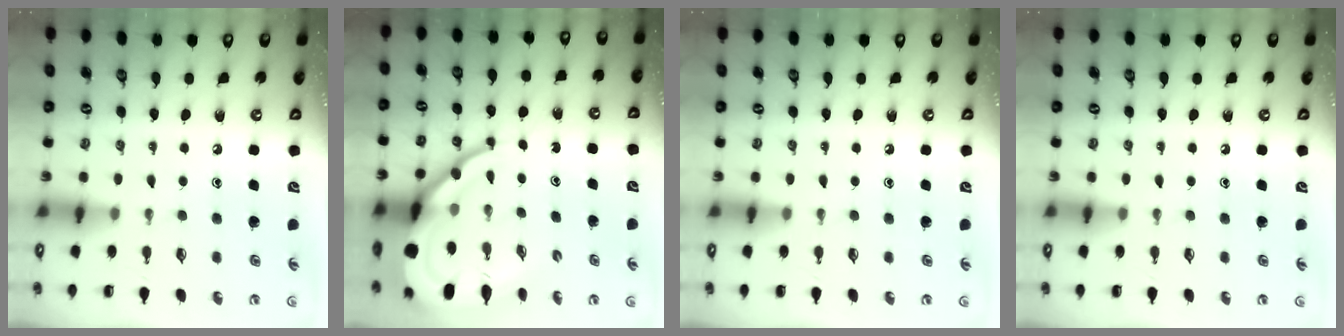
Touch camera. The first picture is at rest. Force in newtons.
{"total": 16.8, "press": 16.7, "slide": 1.7}
{"total": 0.0}
{"total": 0.0}